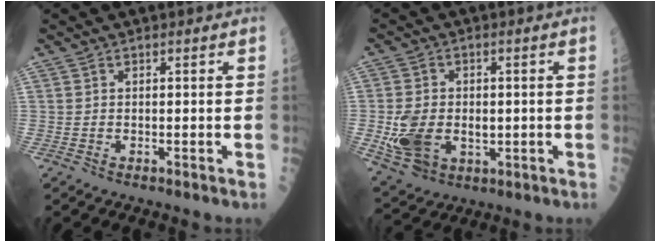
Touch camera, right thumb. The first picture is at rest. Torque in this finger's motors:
{"motor_torque": [0.05, 0.07, 0.49, 0.39, 0.09]}